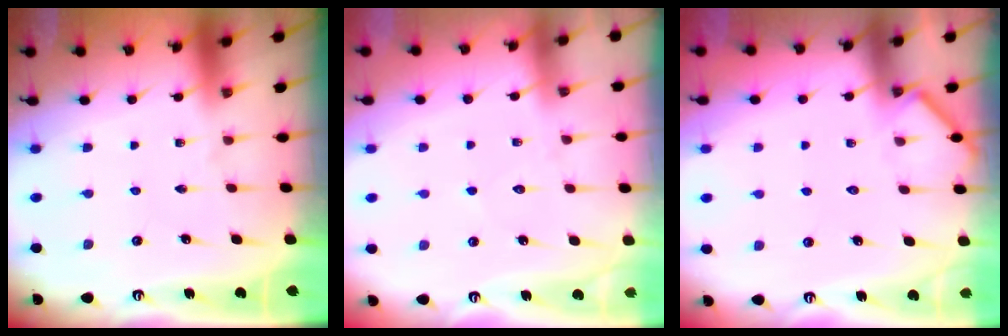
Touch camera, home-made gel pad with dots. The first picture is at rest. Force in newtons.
{"total": 5.4, "press": 5.4, "slide": 0.7}
{"total": 2.8, "press": 2.8, "slide": 0.4}